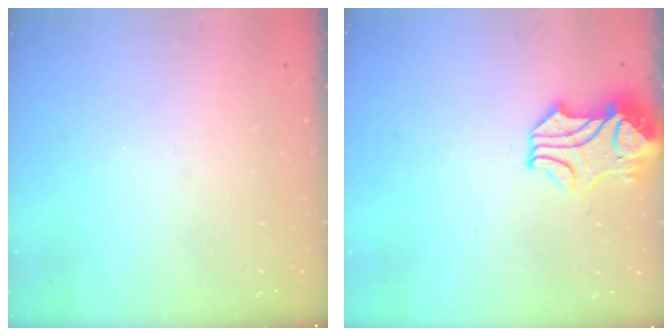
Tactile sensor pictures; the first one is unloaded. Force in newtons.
{"total": 3.5, "press": 3.4, "slide": 1.0}